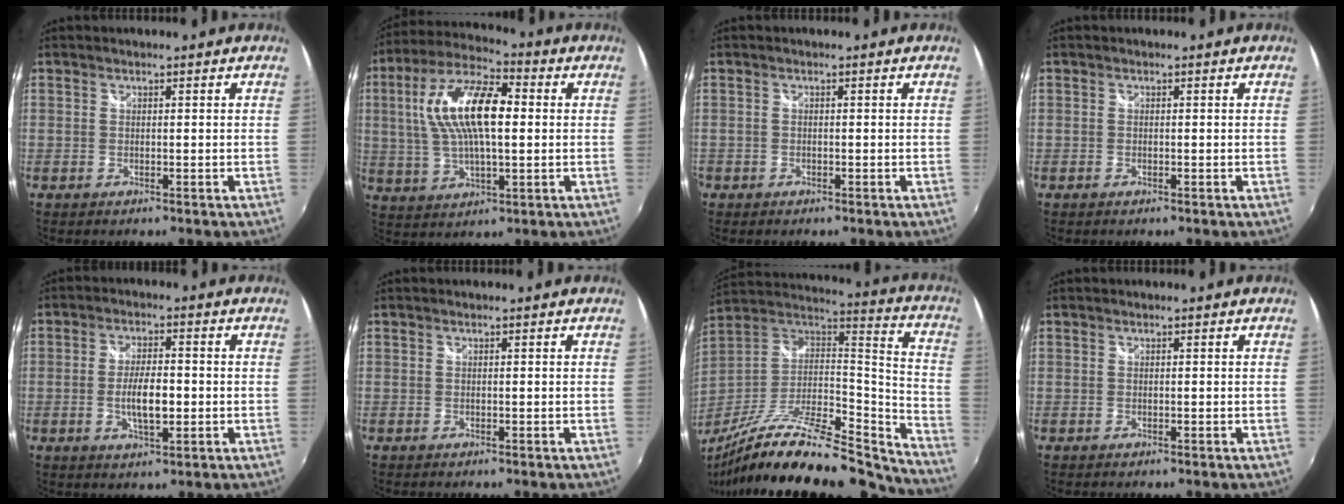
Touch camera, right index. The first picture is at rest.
{"total": 15.9, "force": [2.3, 6.3, 14.4], "torque": [-0.282, 0.020, 0.038]}
{"total": 1.2, "force": [-0.7, 1.0, 0.2], "torque": [-0.006, -0.001, -0.011]}
{"total": 0.0}
{"total": 6.8, "force": [-1.1, 2.3, 6.2], "torque": [-0.120, -0.003, -0.019]}
{"total": 0.0}
{"total": 27.4, "force": [-22.7, 6.2, 14.0], "torque": [-0.215, -0.028, -0.372]}
{"total": 0.0}